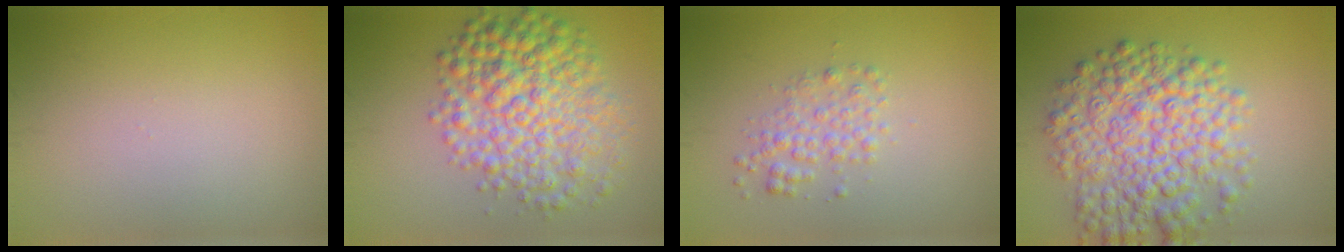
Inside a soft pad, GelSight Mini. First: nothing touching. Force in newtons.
{"total": 8.4, "press": 8.4, "slide": 0.0}
{"total": 2.2, "press": 2.2, "slide": 0.0}
{"total": 8.9, "press": 8.9, "slide": 0.2}